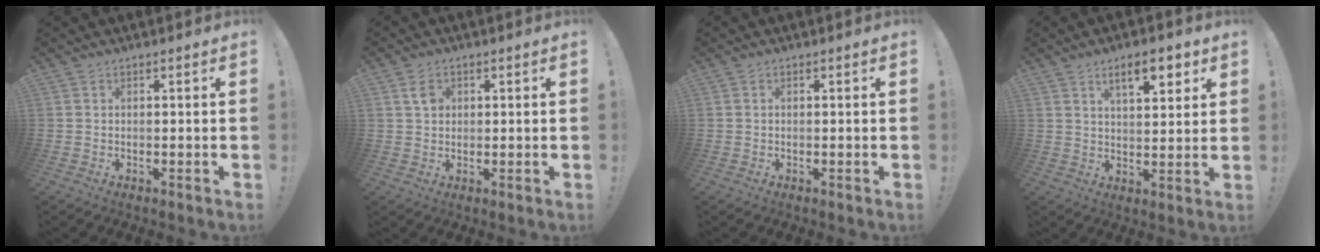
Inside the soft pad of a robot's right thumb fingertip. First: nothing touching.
{"total": 3.2, "force": [1.2, 2.5, 1.7], "torque": [-0.012, -0.004, 0.018]}
{"total": 0.0}
{"total": 8.9, "force": [5.0, 3.2, 6.7], "torque": [-0.090, -0.018, 0.082]}